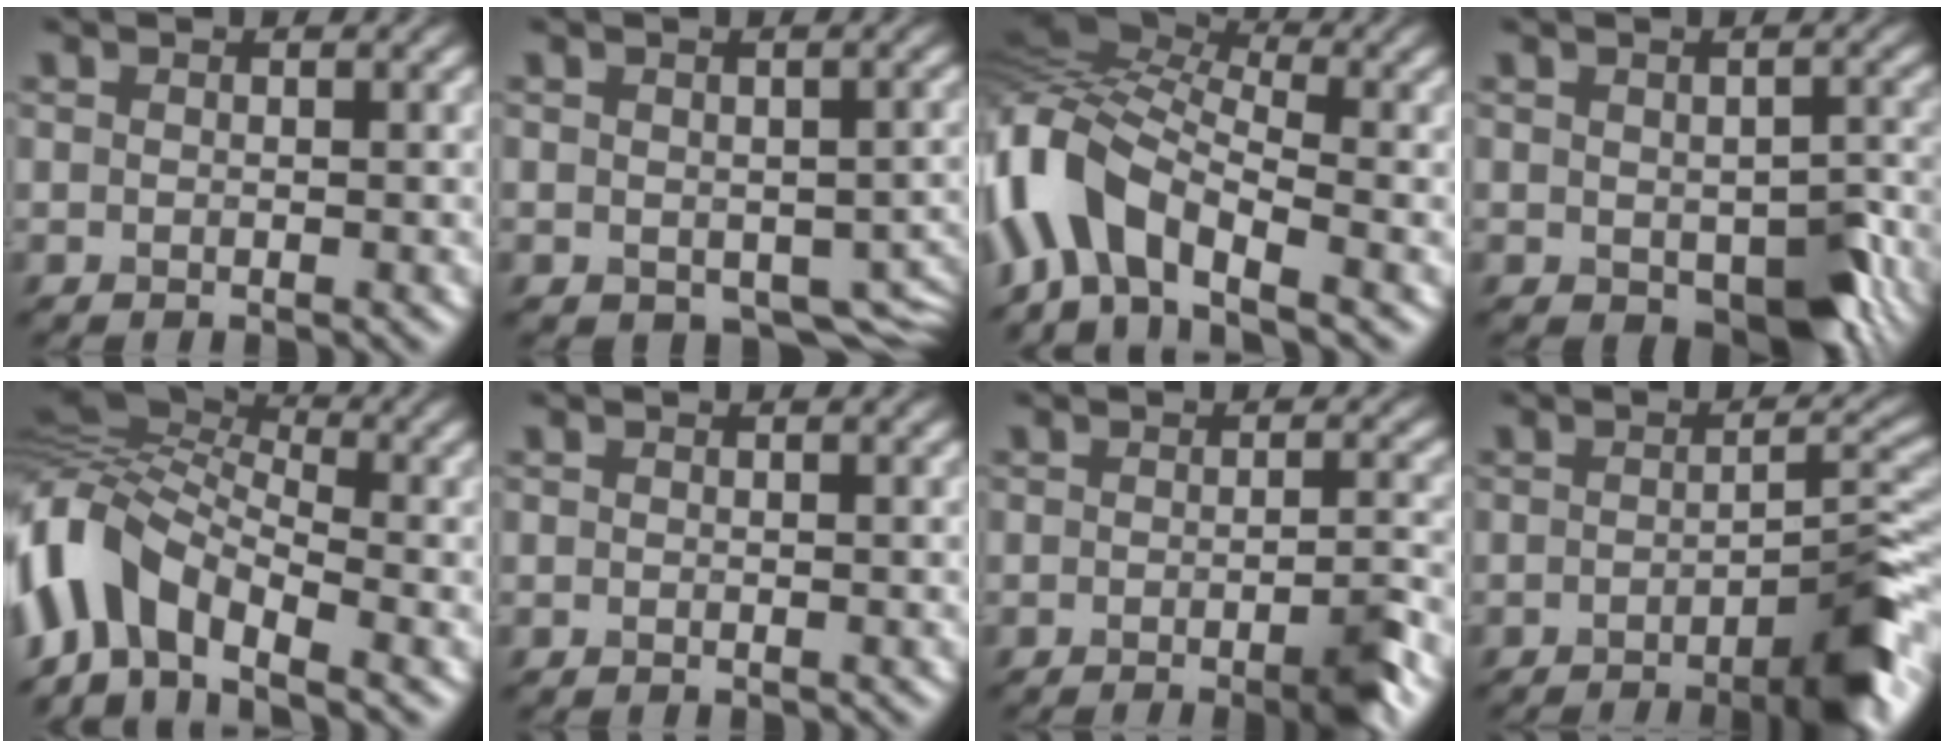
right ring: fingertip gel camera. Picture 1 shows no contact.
{"total": 5.0, "force": [-1.6, 3.1, 3.5], "torque": [-0.048, -0.021, -0.016]}
{"total": 9.5, "force": [-3.8, 4.9, 7.2], "torque": [-0.132, 0.021, -0.093]}
{"total": 5.6, "force": [-1.8, 3.1, 4.2], "torque": [-0.062, -0.018, -0.013]}
{"total": 9.3, "force": [-4.4, 5.4, 6.2], "torque": [-0.117, 0.014, -0.104]}
{"total": 0.0}
{"total": 3.6, "force": [-1.6, 0.7, 3.2], "torque": [-0.036, -0.004, -0.030]}
{"total": 6.1, "force": [-3.2, 1.1, 5.1], "torque": [-0.057, 0.009, -0.050]}